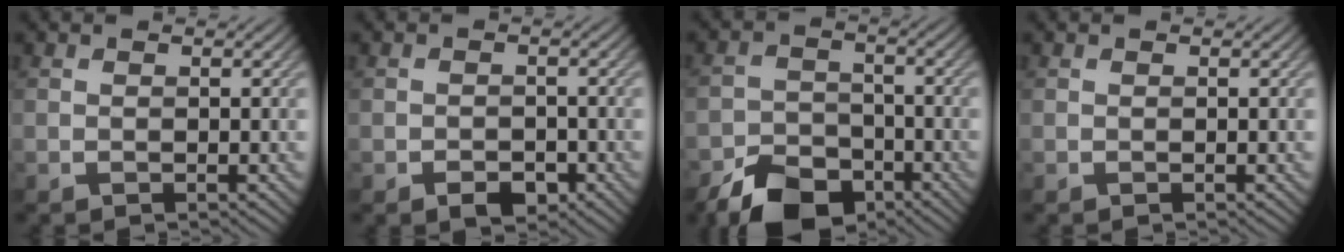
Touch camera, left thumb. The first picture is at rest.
{"total": 2.7, "force": [-1.6, 1.6, 1.4], "torque": [-0.020, -0.003, -0.026]}
{"total": 8.3, "force": [-6.1, 4.4, 3.5], "torque": [-0.065, -0.010, -0.114]}
{"total": 0.0}